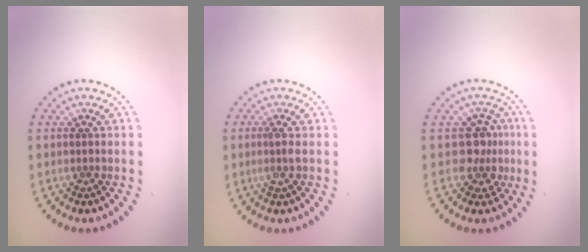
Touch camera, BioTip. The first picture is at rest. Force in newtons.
{"total": 1.3, "press": 1.0, "slide": 0.9}
{"total": 2.5, "press": 1.9, "slide": 1.6}